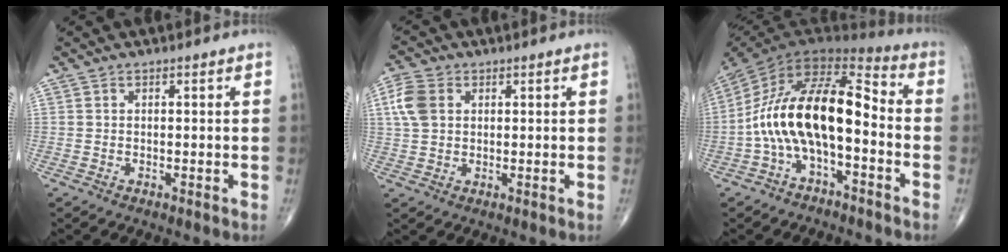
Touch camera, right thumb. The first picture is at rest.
{"total": 6.1, "force": [1.6, 4.4, 3.9], "torque": [-0.087, 0.007, 0.029]}
{"total": 17.9, "force": [-3.4, 8.2, 15.6], "torque": [-0.274, 0.074, -0.070]}